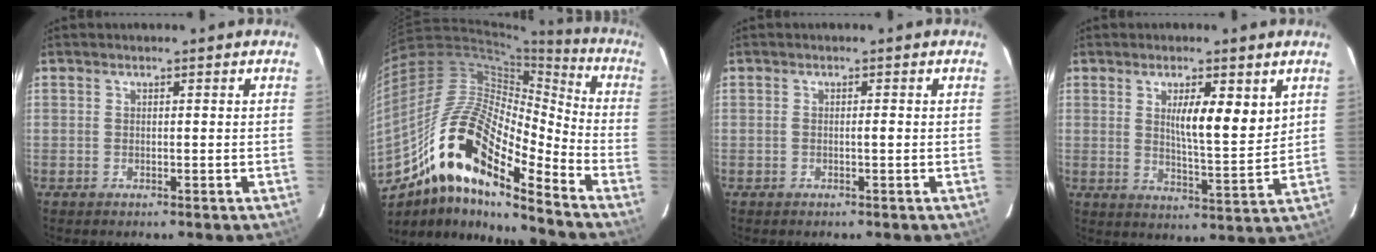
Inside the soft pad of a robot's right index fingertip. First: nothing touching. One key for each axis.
{"total": 19.5, "fx": -11.1, "fy": 5.1, "fz": 15.3, "tx": -0.296, "ty": 0.026, "tz": -0.189}
{"total": 0.8, "fx": -0.1, "fy": 0.1, "fz": 0.8, "tx": -0.013, "ty": 0.001, "tz": -0.003}
{"total": 8.1, "fx": 3.1, "fy": 1.6, "fz": 7.3, "tx": -0.115, "ty": -0.011, "tz": 0.050}